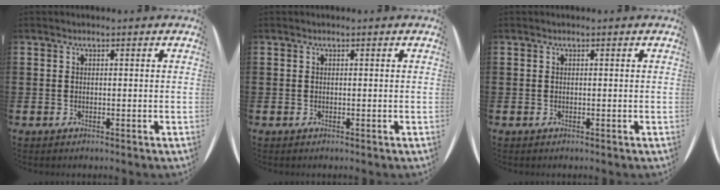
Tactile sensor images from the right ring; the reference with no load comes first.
{"total": 0.0}
{"total": 0.0}